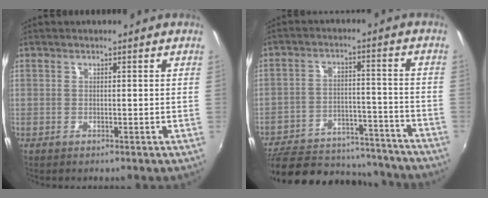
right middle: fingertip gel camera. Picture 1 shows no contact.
{"total": 25.1, "force": [-21.4, 9.0, 9.7], "torque": [-0.199, 0.003, -0.278]}